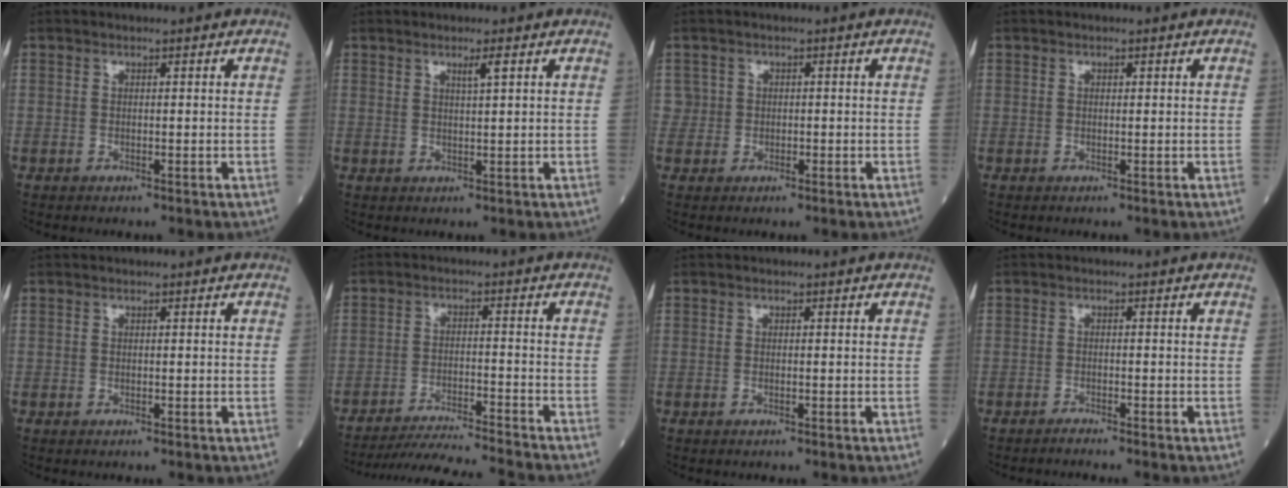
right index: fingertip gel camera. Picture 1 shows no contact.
{"total": 1.9, "force": [1.1, -0.1, 1.6], "torque": [-0.030, 0.000, 0.020]}
{"total": 1.9, "force": [0.2, 1.8, -0.1], "torque": [0.013, 0.008, 0.003]}
{"total": 0.0}
{"total": 0.0}
{"total": 13.4, "force": [-12.6, -1.9, 4.1], "torque": [-0.051, -0.025, -0.197]}
{"total": 0.0}
{"total": 1.3, "force": [-1.1, -0.5, 0.2], "torque": [-0.004, 0.002, -0.020]}